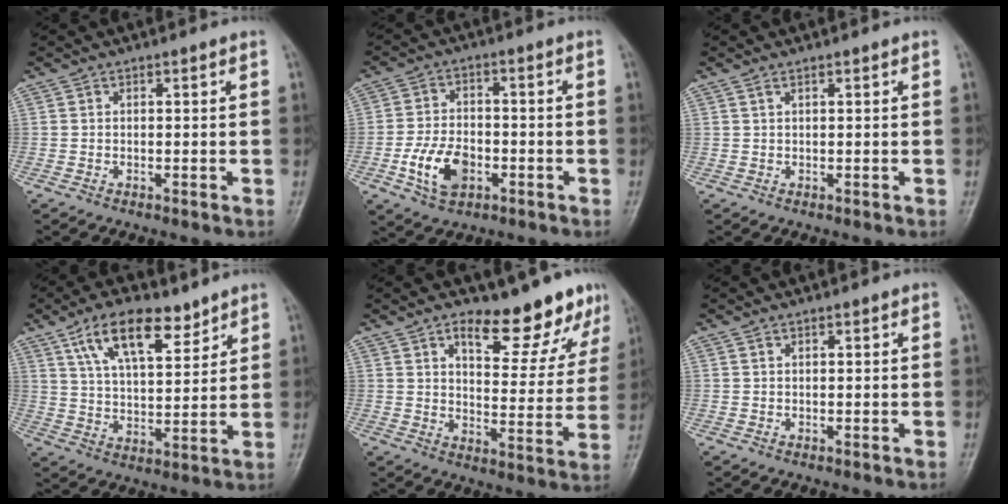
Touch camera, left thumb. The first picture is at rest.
{"total": 8.9, "force": [-3.2, 5.6, 6.1], "torque": [-0.106, 0.015, -0.057]}
{"total": 0.5, "force": [0.4, 0.0, 0.3], "torque": [-0.005, -0.001, 0.011]}
{"total": 12.8, "force": [7.9, 5.5, 8.5], "torque": [-0.122, -0.034, 0.144]}
{"total": 13.5, "force": [9.9, 4.9, 7.7], "torque": [-0.057, -0.072, 0.141]}
{"total": 0.0}